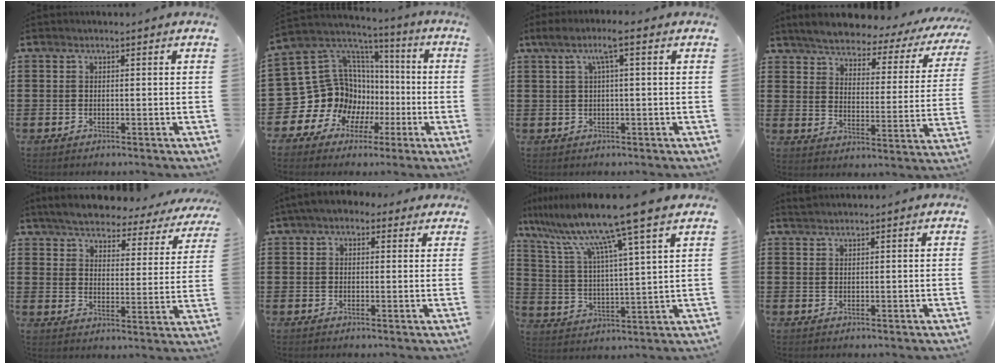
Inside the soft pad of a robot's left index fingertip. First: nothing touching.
{"total": 16.0, "force": [-2.4, 14.8, 5.7], "torque": [-0.184, -0.033, -0.009]}
{"total": 4.0, "force": [1.0, 0.2, 3.9], "torque": [-0.076, 0.004, 0.014]}
{"total": 4.2, "force": [4.0, 0.7, 1.2], "torque": [-0.048, -0.032, 0.060]}
{"total": 5.0, "force": [4.8, 0.7, 1.2], "torque": [-0.050, -0.030, 0.079]}
{"total": 2.9, "force": [1.7, 1.8, 1.5], "torque": [-0.035, 0.009, 0.030]}
{"total": 12.0, "force": [9.6, -0.8, 7.1], "torque": [-0.175, -0.055, 0.153]}
{"total": 1.1, "force": [1.1, 0.0, 0.2], "torque": [-0.004, 0.000, 0.022]}